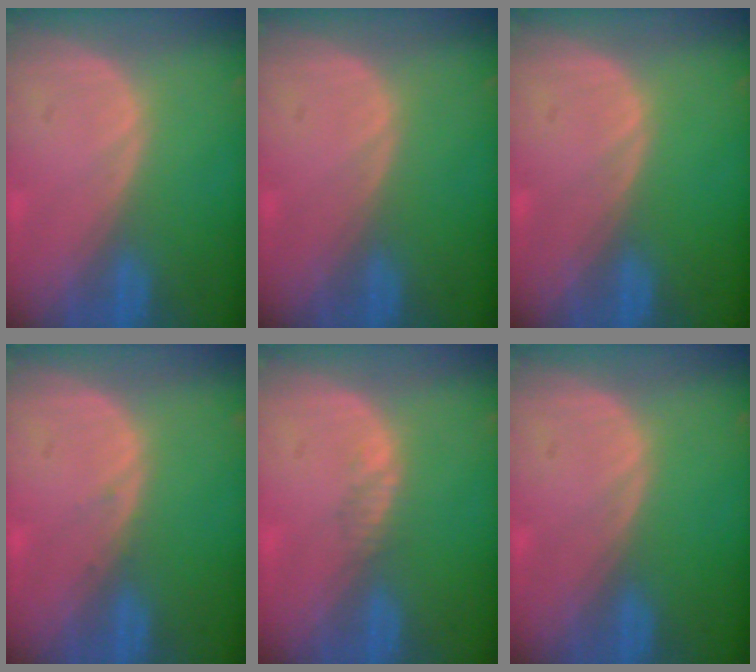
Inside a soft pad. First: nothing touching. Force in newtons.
{"total": 0.0}
{"total": 0.0}
{"total": 0.6, "press": 0.3, "slide": 0.5}
{"total": 1.1, "press": 0.9, "slide": 0.7}
{"total": 0.0}